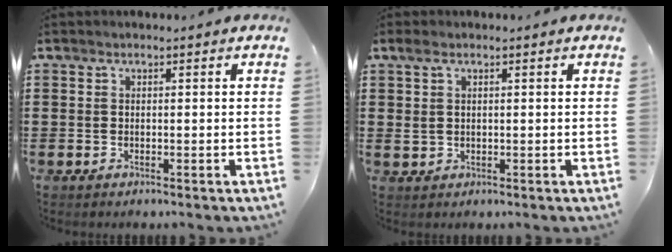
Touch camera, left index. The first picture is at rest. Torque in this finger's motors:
{"motor_torque": [0.34, -0.11, -0.02, 0.01]}